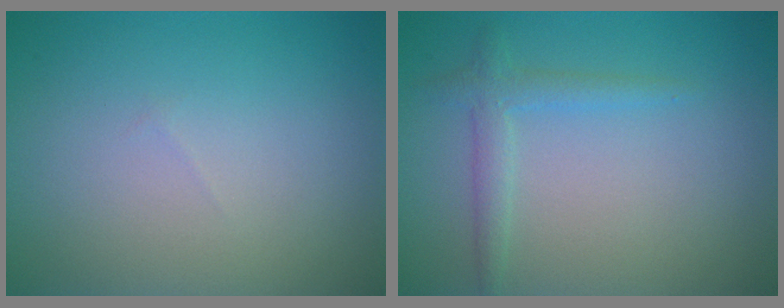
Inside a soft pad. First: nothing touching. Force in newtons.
{"total": 1.9, "press": 1.9, "slide": 0.1}